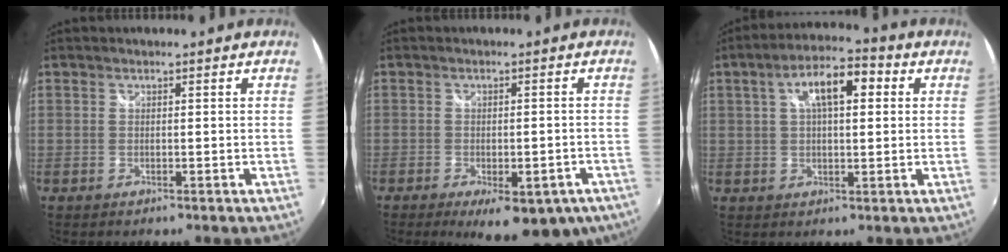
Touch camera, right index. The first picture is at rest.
{"total": 13.9, "force": [-9.0, 5.2, 9.2], "torque": [-0.137, -0.026, -0.108]}
{"total": 9.6, "force": [2.7, 3.9, 8.3], "torque": [-0.138, 0.027, 0.042]}